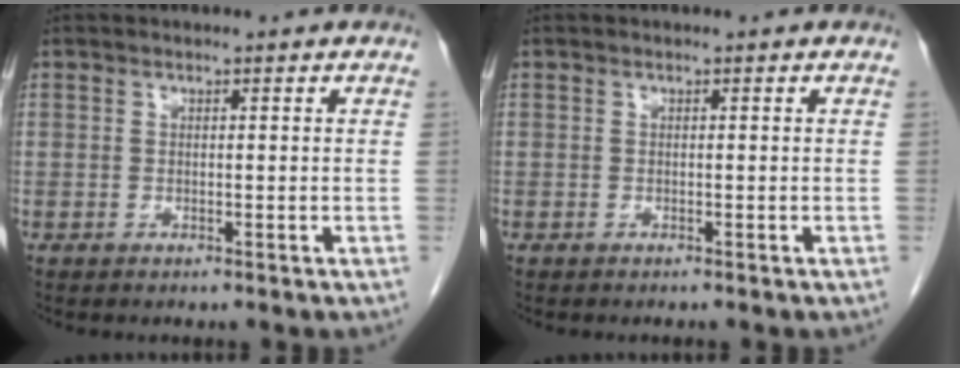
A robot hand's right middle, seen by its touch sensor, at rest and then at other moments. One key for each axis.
{"total": 0.0}